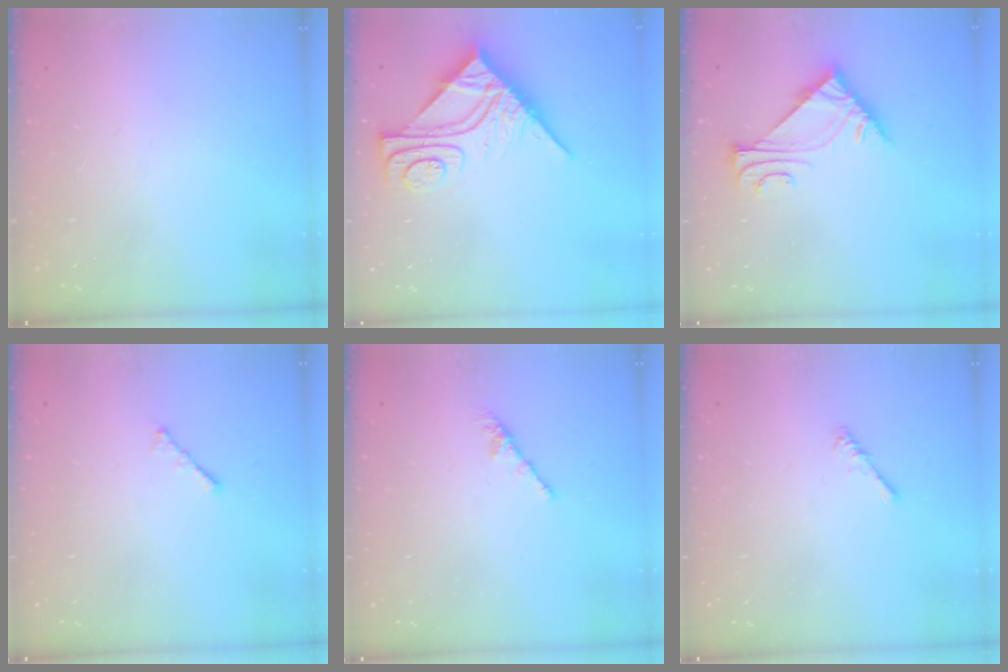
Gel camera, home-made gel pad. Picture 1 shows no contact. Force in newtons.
{"total": 11.7, "press": 11.7, "slide": 1.1}
{"total": 5.7, "press": 5.6, "slide": 0.7}
{"total": 1.7, "press": 1.6, "slide": 0.5}
{"total": 0.0}
{"total": 0.0}